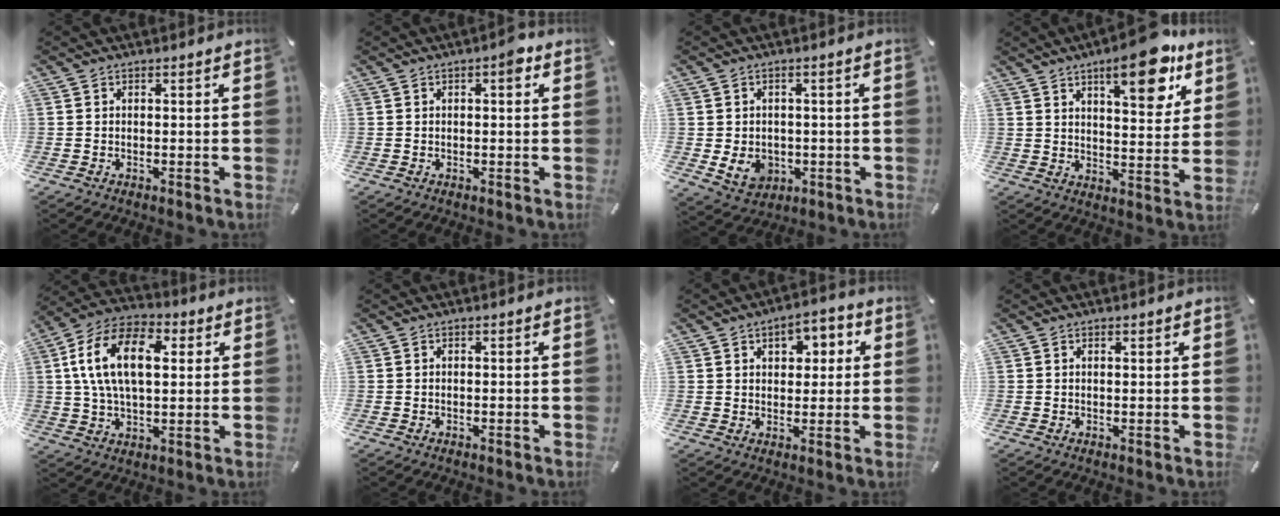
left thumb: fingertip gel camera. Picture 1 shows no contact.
{"total": 3.2, "force": [0.9, 1.2, 2.8], "torque": [-0.034, 0.000, 0.007]}
{"total": 6.7, "force": [-1.0, 5.8, 3.2], "torque": [-0.070, 0.000, -0.016]}
{"total": 15.1, "force": [9.0, 5.7, 10.7], "torque": [-0.135, -0.049, 0.143]}
{"total": 15.8, "force": [3.8, 9.2, 12.3], "torque": [-0.260, 0.008, 0.060]}
{"total": 0.0}
{"total": 5.8, "force": [1.9, 4.5, 3.2], "torque": [-0.033, 0.000, 0.023]}
{"total": 0.6, "force": [0.4, 0.2, 0.4], "torque": [-0.008, 0.000, 0.008]}